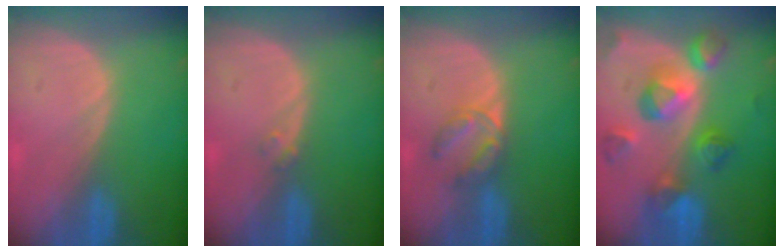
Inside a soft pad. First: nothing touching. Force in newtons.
{"total": 1.2, "press": 1.1, "slide": 0.6}
{"total": 4.3, "press": 4.3, "slide": 0.4}
{"total": 10.4, "press": 9.3, "slide": 4.6}